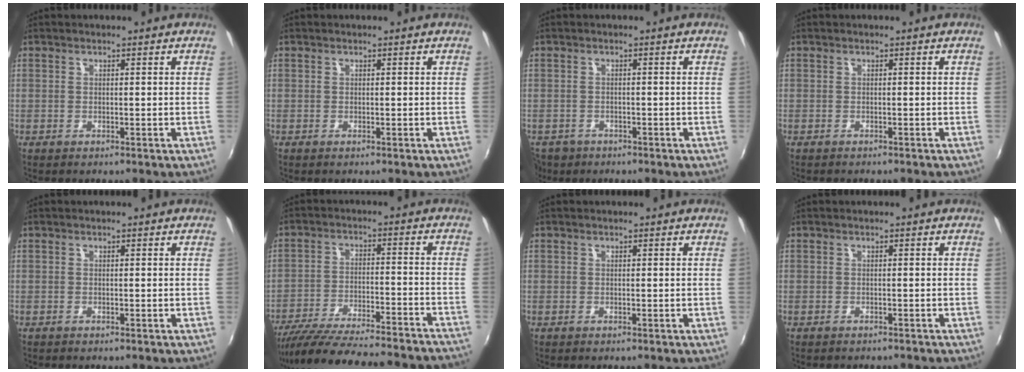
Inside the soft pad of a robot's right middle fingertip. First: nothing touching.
{"total": 0.0}
{"total": 5.2, "force": [-3.2, 3.7, 1.8], "torque": [-0.052, -0.012, -0.052]}
{"total": 1.0, "force": [-1.0, 0.2, 0.2], "torque": [-0.009, -0.003, -0.013]}
{"total": 0.0}
{"total": 28.3, "force": [-25.6, 2.7, 11.9], "torque": [-0.207, -0.051, -0.362]}
{"total": 0.0}
{"total": 1.6, "force": [-1.5, 0.3, 0.5], "torque": [-0.014, -0.008, -0.018]}